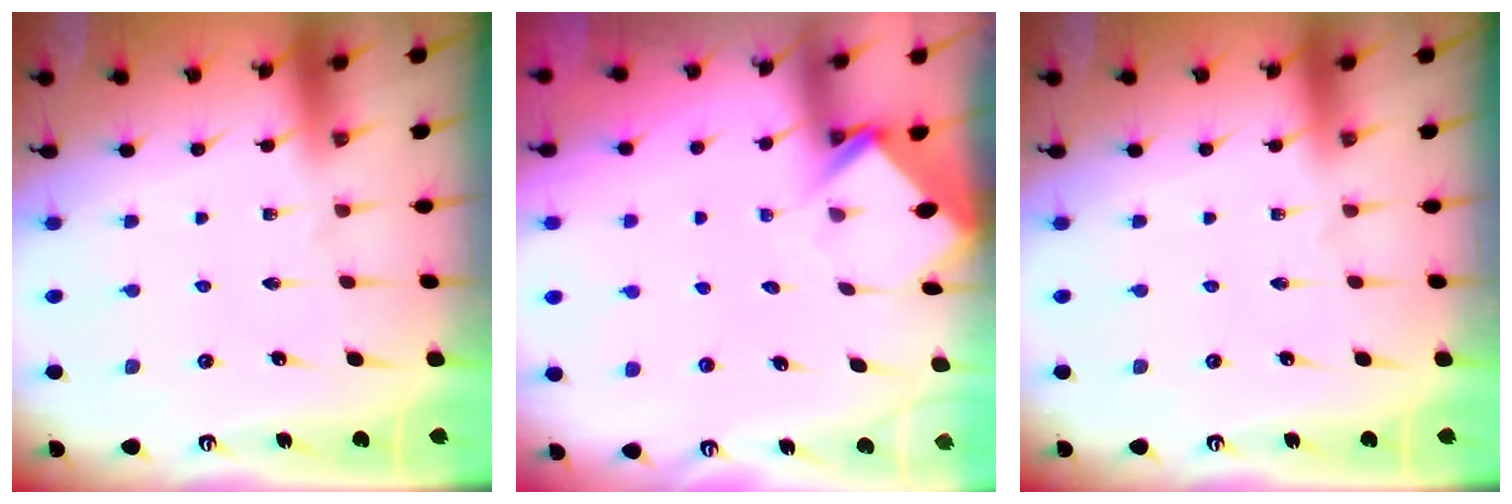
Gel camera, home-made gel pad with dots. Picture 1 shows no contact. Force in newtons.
{"total": 3.9, "press": 3.9, "slide": 0.2}
{"total": 0.0}